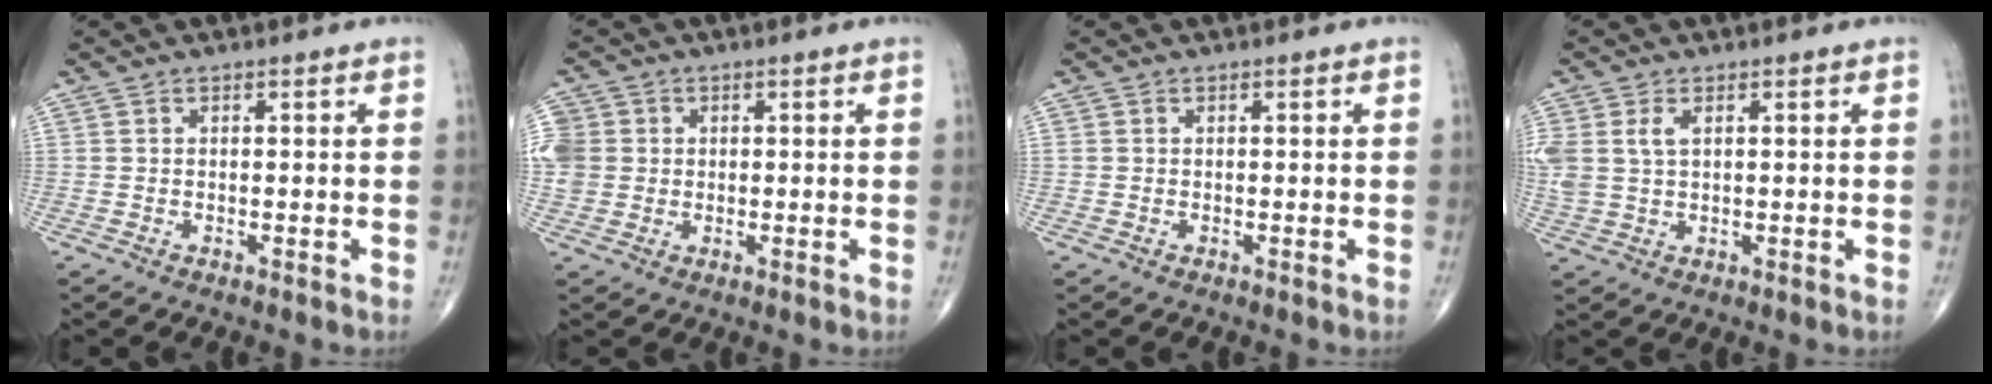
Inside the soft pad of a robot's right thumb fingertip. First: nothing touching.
{"total": 9.3, "force": [1.3, 8.4, 3.6], "torque": [-0.096, 0.021, 0.029]}
{"total": 0.0}
{"total": 5.9, "force": [1.7, 3.6, 4.4], "torque": [-0.113, 0.009, 0.040]}